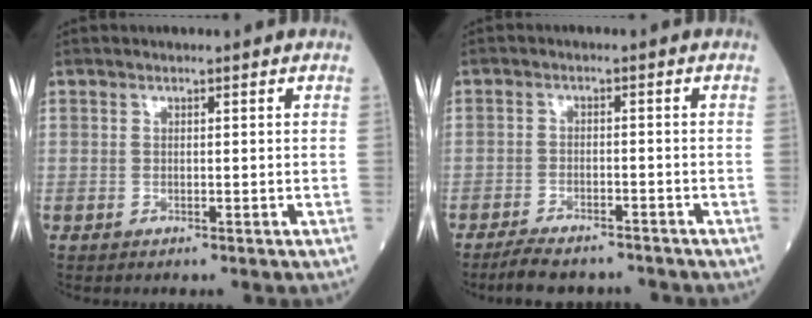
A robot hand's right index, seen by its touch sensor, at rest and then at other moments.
{"total": 7.5, "force": [-6.8, 1.9, 2.5], "torque": [-0.038, -0.008, -0.105]}